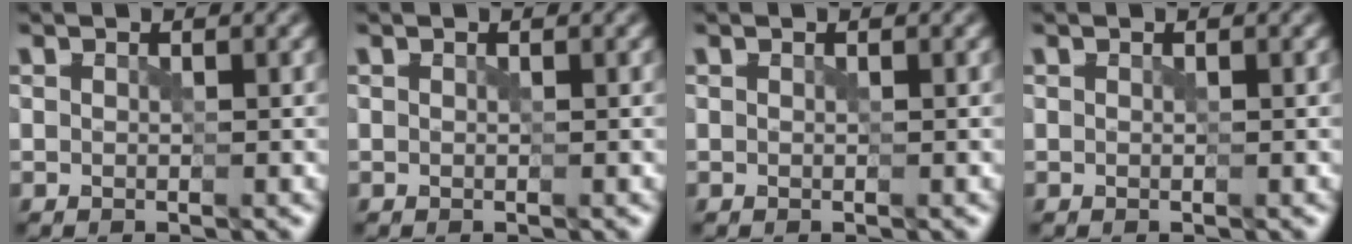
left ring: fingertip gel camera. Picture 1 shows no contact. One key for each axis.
{"total": 0.0}
{"total": 0.0}
{"total": 0.0}